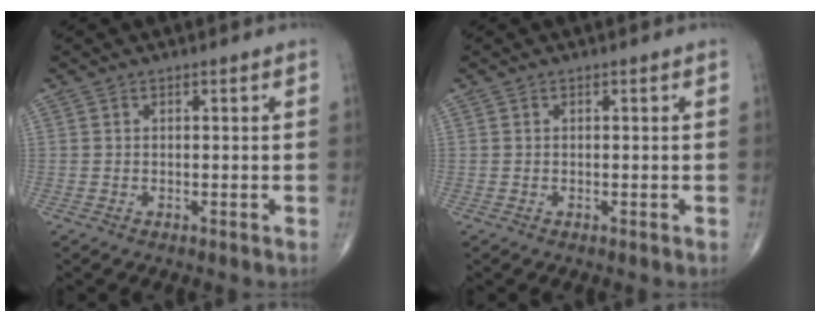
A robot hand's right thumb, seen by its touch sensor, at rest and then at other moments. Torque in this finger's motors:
{"motor_torque": [-0.22, 0.18, -0.18, -0.13, 0.01]}